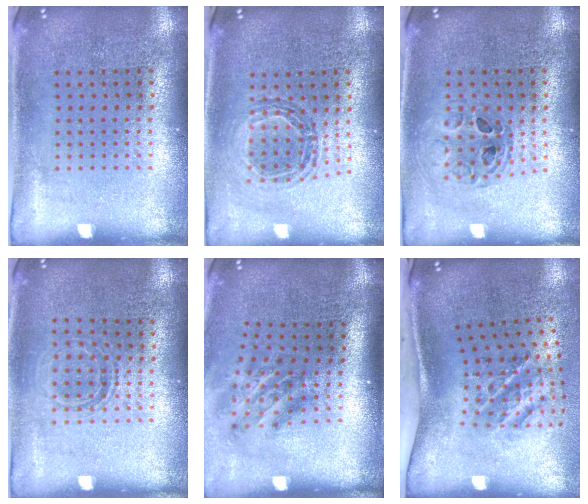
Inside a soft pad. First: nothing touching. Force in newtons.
{"total": 0.8, "press": 0.8, "slide": 0.1}
{"total": 0.7, "press": 0.7, "slide": 0.1}
{"total": 1.1, "press": 1.0, "slide": 0.4}
{"total": 1.9, "press": 1.2, "slide": 1.5}
{"total": 2.1, "press": 1.3, "slide": 1.7}